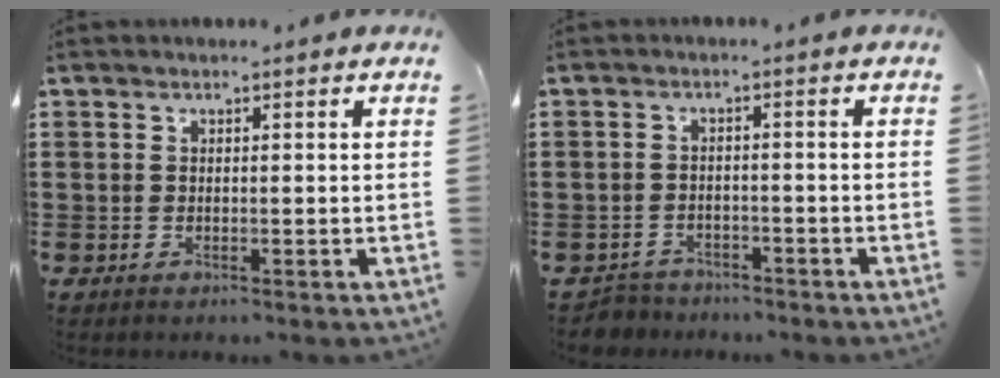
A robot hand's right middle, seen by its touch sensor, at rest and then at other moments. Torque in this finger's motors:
{"motor_torque": [1.92, 0.22, -0.06, 0.00]}